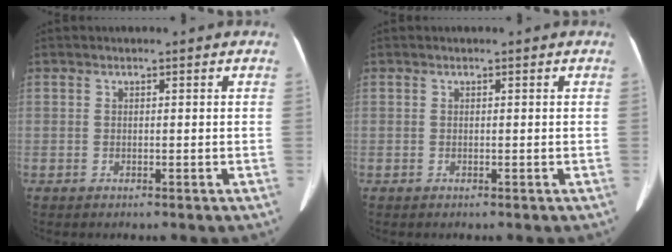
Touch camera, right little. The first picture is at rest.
{"total": 0.0}